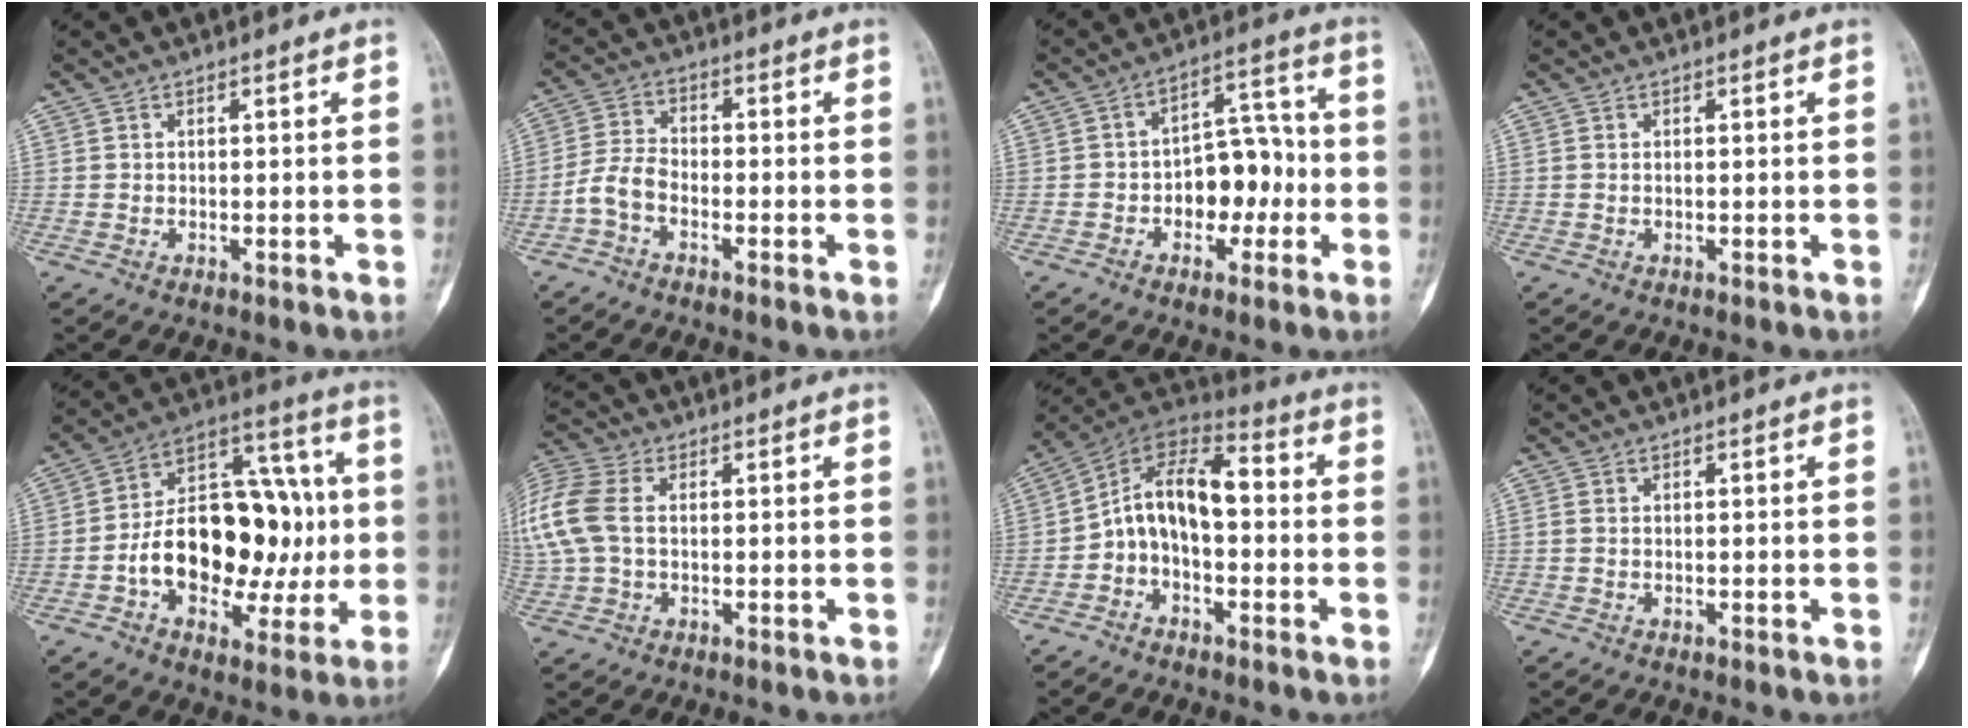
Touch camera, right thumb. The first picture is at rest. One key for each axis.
{"total": 5.0, "fx": -2.5, "fy": 2.8, "fz": 3.3, "tx": -0.070, "ty": 0.021, "tz": -0.058}
{"total": 10.3, "fx": -2.2, "fy": 6.8, "fz": 7.4, "tx": -0.069, "ty": 0.046, "tz": -0.038}
{"total": 0.0}
{"total": 22.3, "fx": -2.2, "fy": 14.1, "fz": 17.2, "tx": -0.231, "ty": 0.048, "tz": -0.027}
{"total": 14.7, "fx": 1.8, "fy": 10.0, "fz": 10.6, "tx": -0.290, "ty": 0.024, "tz": 0.033}
{"total": 12.6, "fx": -0.9, "fy": 7.8, "fz": 9.9, "tx": -0.148, "ty": 0.053, "tz": -0.029}
{"total": 0.6, "fx": 0.0, "fy": 0.4, "fz": 0.4, "tx": -0.013, "ty": -0.001, "tz": 0.000}